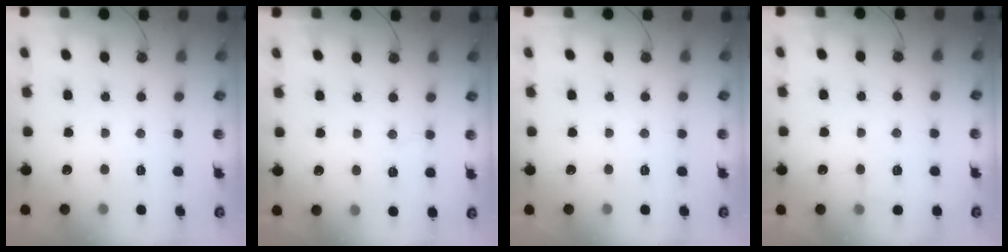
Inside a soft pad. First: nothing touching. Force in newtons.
{"total": 4.1, "press": 3.6, "slide": 2.0}
{"total": 0.0}
{"total": 3.7, "press": 3.7, "slide": 0.4}